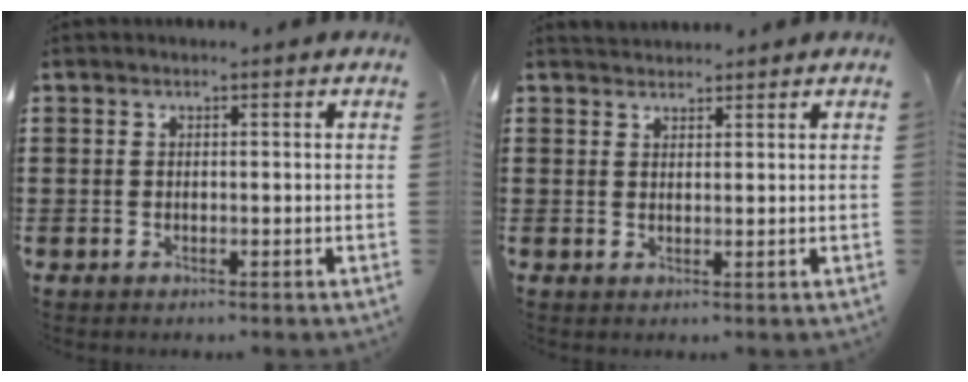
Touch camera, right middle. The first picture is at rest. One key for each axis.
{"total": 1.7, "fx": 1.7, "fy": 0.3, "fz": -0.2, "tx": 0.000, "ty": 0.004, "tz": 0.033}